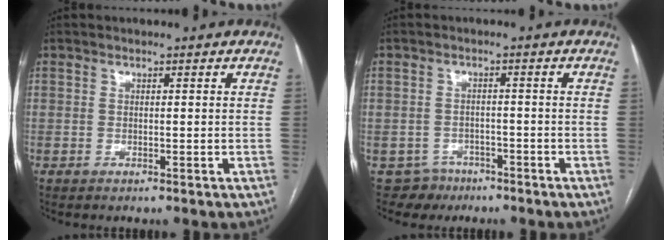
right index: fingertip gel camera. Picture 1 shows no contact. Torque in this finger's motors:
{"motor_torque": [-0.66, 0.37, -1.00, -0.19]}